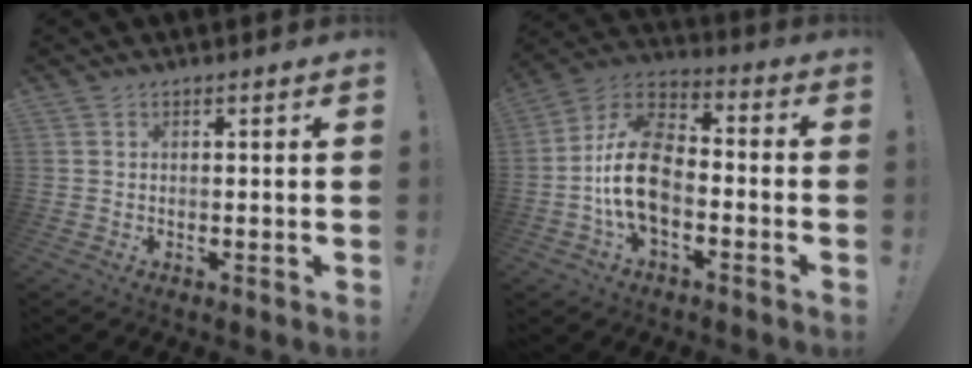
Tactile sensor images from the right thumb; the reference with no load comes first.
{"total": 16.5, "force": [-4.2, 10.1, 12.4], "torque": [-0.234, 0.039, -0.069]}